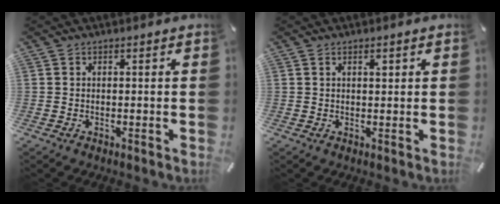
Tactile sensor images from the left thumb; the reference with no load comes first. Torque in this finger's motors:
{"motor_torque": [0.19, 0.03, 0.13, -0.07, 0.04]}